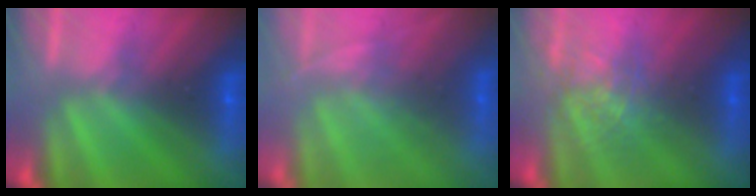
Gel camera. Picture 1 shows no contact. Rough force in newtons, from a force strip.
{"total": 1.9}
{"total": 2.8}